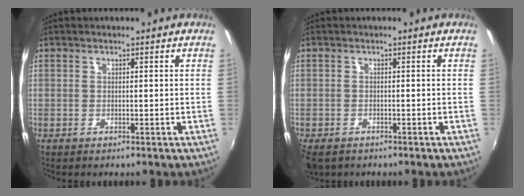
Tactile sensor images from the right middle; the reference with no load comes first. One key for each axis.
{"total": 5.0, "fx": -3.3, "fy": 2.9, "fz": 2.5, "tx": -0.063, "ty": -0.018, "tz": -0.057}